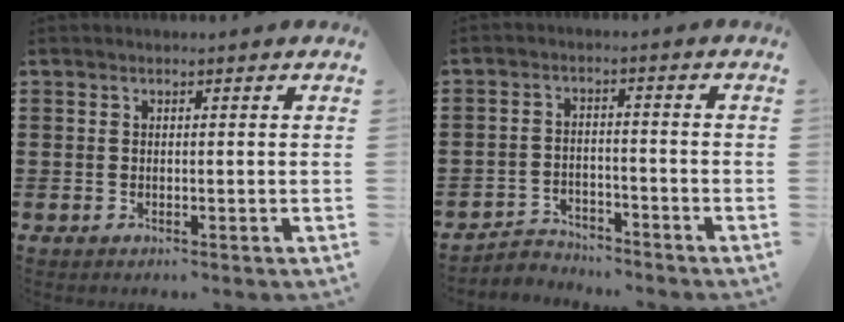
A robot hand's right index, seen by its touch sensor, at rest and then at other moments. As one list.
[{"total": 3.4, "force": [-3.3, 0.9, -0.1], "torque": [-0.007, 0.004, -0.072]}]